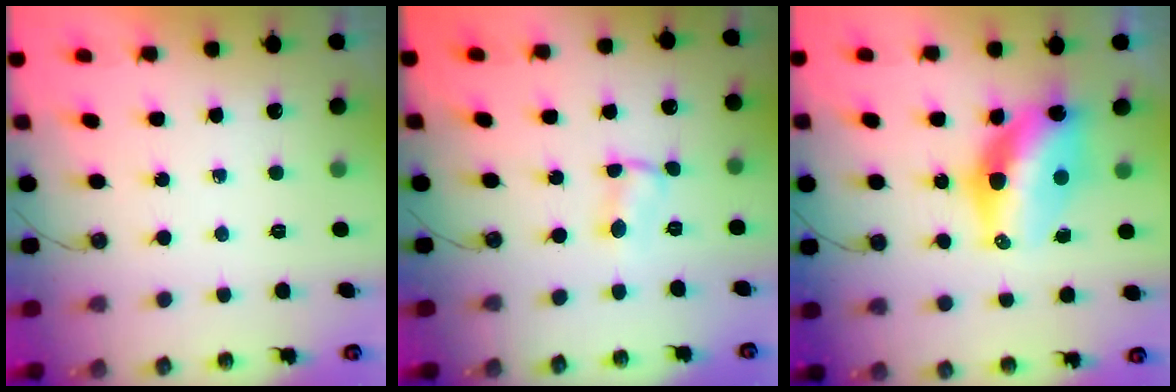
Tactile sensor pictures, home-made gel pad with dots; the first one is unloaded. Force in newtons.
{"total": 1.9, "press": 1.9, "slide": 0.0}
{"total": 13.7, "press": 13.2, "slide": 3.8}